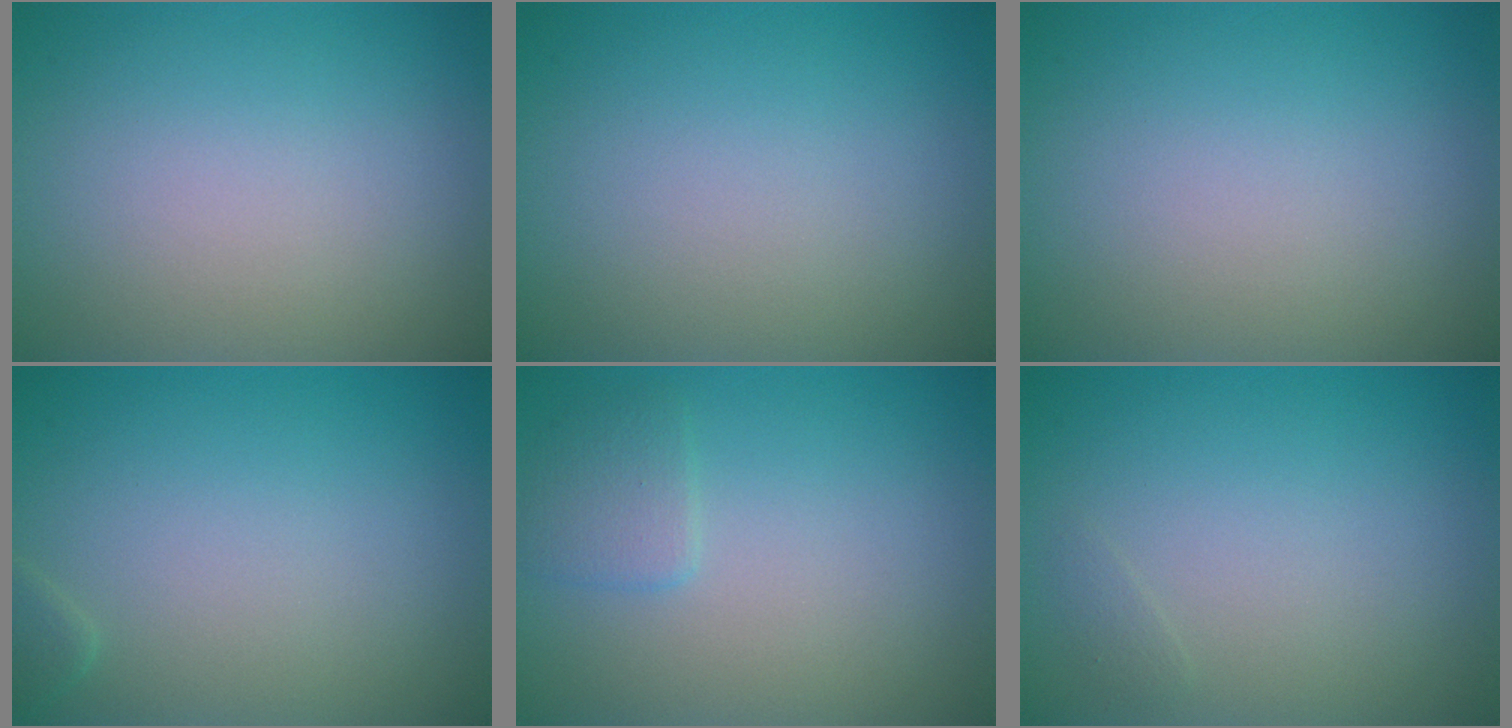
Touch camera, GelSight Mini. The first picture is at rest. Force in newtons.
{"total": 0.0}
{"total": 0.0}
{"total": 0.8, "press": 0.8, "slide": 0.1}
{"total": 1.6, "press": 1.6, "slide": 0.1}
{"total": 0.5, "press": 0.5, "slide": 0.1}